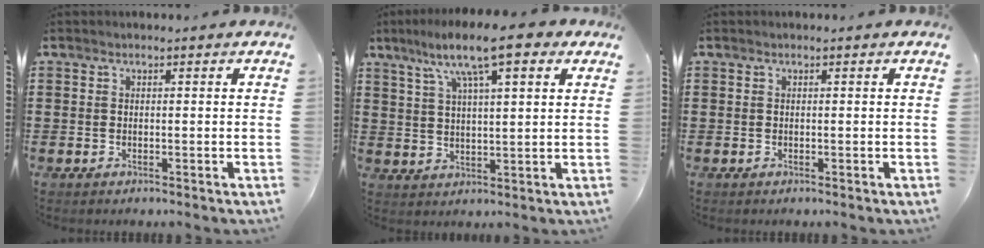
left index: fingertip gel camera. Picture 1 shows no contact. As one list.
[{"total": 11.1, "force": [7.0, 2.4, 8.3], "torque": [-0.160, -0.007, 0.117]}, {"total": 0.0}]